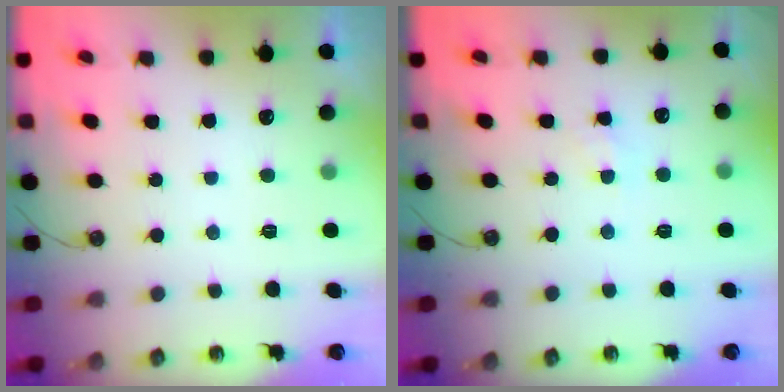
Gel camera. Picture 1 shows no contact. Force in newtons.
{"total": 5.4, "press": 5.4, "slide": 0.7}